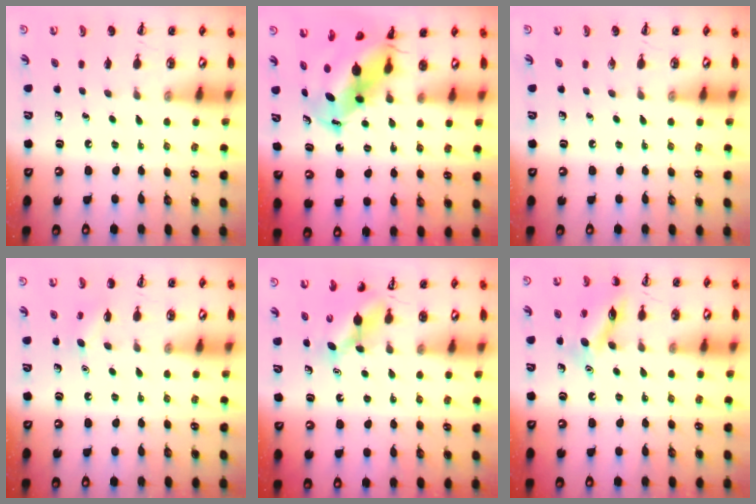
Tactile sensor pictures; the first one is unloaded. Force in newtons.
{"total": 9.2, "press": 8.9, "slide": 2.3}
{"total": 0.0}
{"total": 4.9, "press": 4.8, "slide": 1.3}
{"total": 4.5, "press": 4.4, "slide": 0.6}
{"total": 12.7, "press": 12.6, "slide": 1.1}